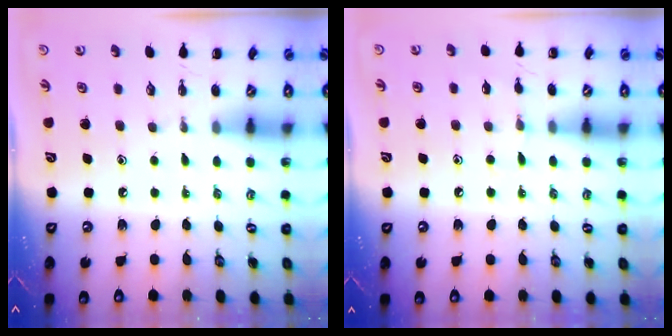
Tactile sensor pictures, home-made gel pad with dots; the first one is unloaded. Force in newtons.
{"total": 5.5, "press": 5.3, "slide": 1.6}